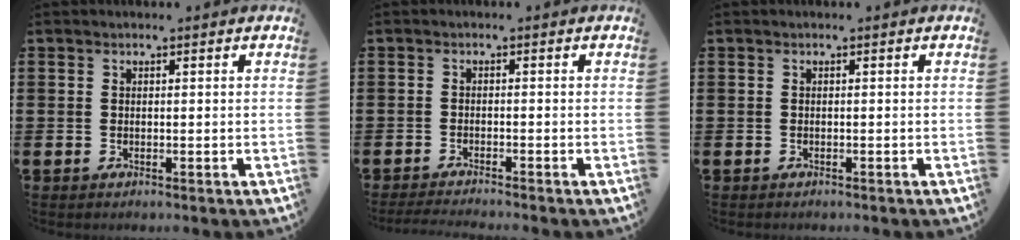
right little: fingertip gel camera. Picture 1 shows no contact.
{"total": 1.4, "force": [-1.3, -0.1, 0.5], "torque": [-0.007, 0.001, -0.025]}
{"total": 0.0}